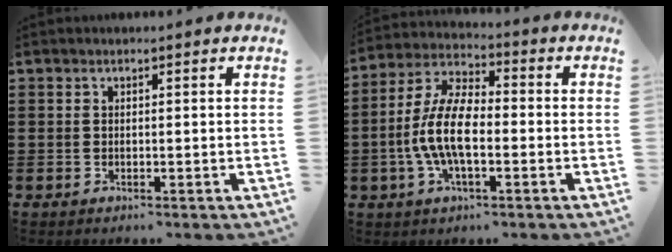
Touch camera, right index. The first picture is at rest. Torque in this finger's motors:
{"motor_torque": [2.14, 0.00, 1.05, 0.21]}